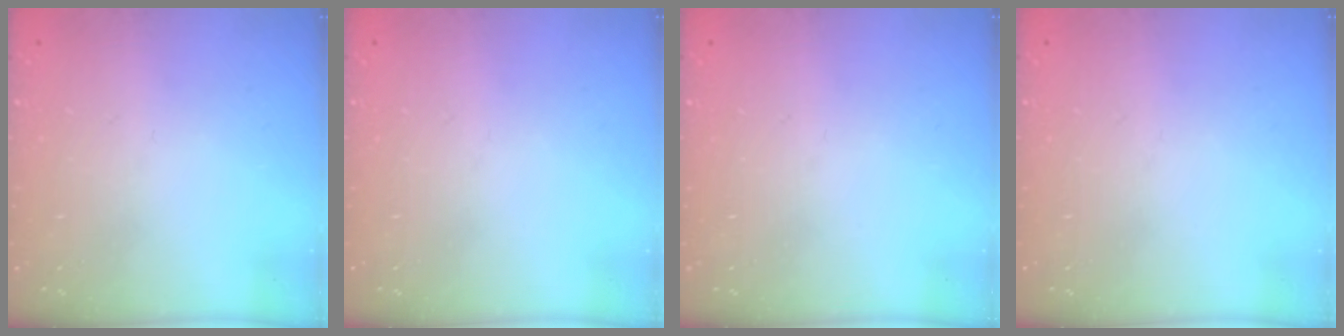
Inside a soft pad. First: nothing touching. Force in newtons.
{"total": 0.0}
{"total": 0.0}
{"total": 0.0}